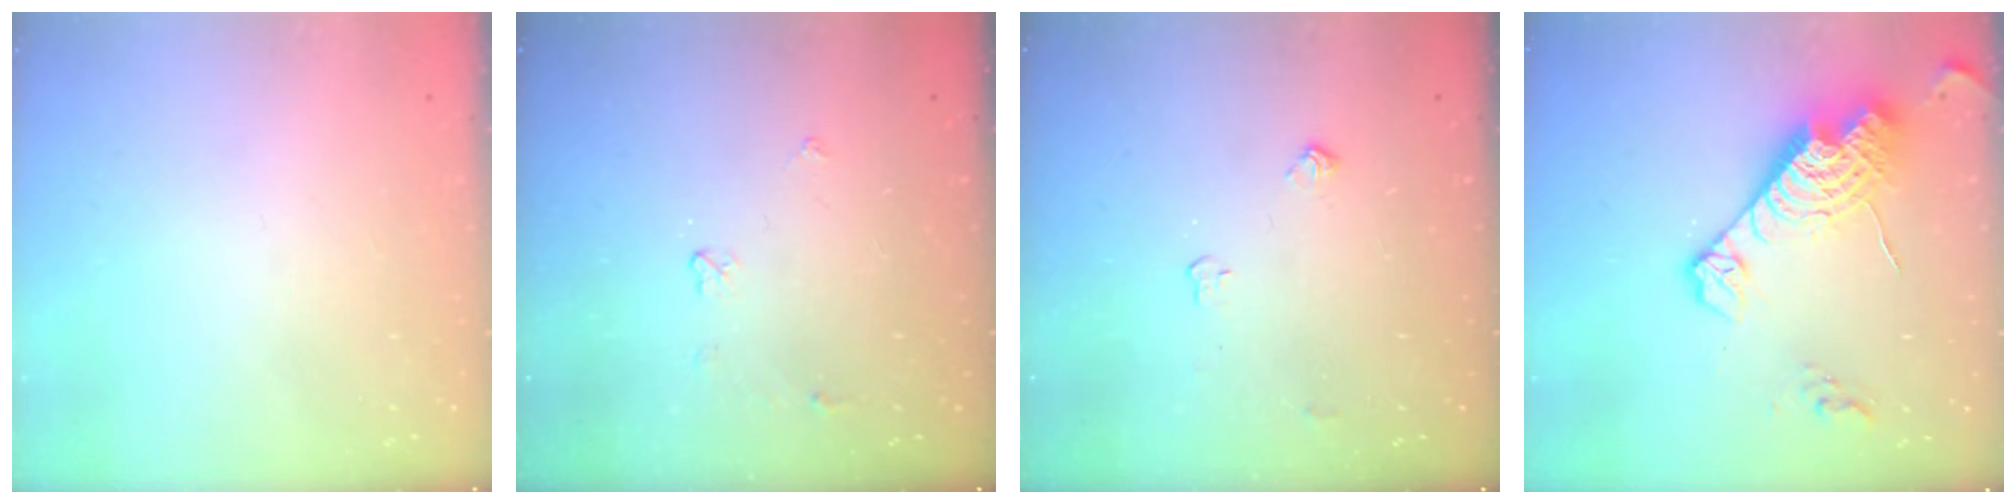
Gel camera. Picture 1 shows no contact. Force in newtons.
{"total": 3.4, "press": 3.4, "slide": 0.6}
{"total": 4.0, "press": 4.0, "slide": 0.6}
{"total": 16.9, "press": 16.8, "slide": 1.4}